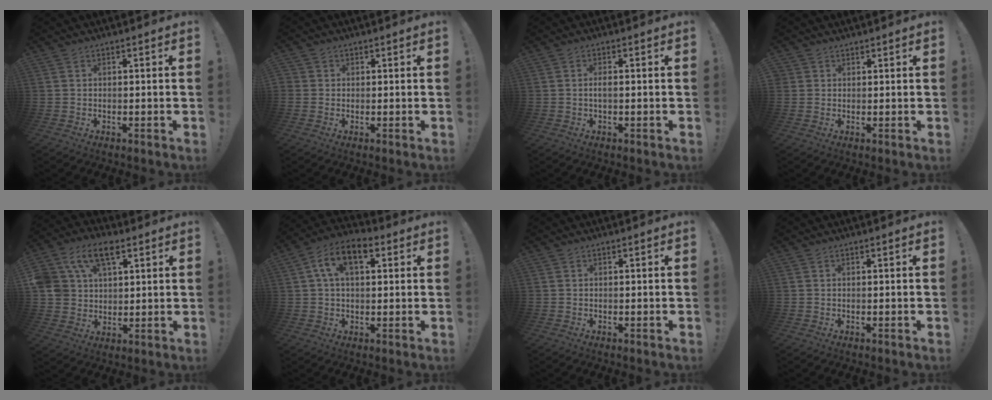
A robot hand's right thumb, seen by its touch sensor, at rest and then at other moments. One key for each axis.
{"total": 1.7, "fx": 0.4, "fy": 1.6, "fz": 0.3, "tx": -0.002, "ty": 0.000, "tz": 0.007}
{"total": 1.7, "fx": -0.2, "fy": 0.4, "fz": 1.6, "tx": -0.034, "ty": 0.004, "tz": -0.004}
{"total": 1.9, "fx": 1.4, "fy": 1.3, "fz": -0.2, "tx": 0.008, "ty": -0.006, "tz": 0.025}
{"total": 13.1, "fx": 6.6, "fy": 8.8, "fz": 7.2, "tx": -0.139, "ty": -0.016, "tz": 0.127}
{"total": 10.7, "fx": 3.6, "fy": 5.8, "fz": 8.2, "tx": -0.143, "ty": 0.010, "tz": 0.066}
{"total": 0.0}
{"total": 0.0}